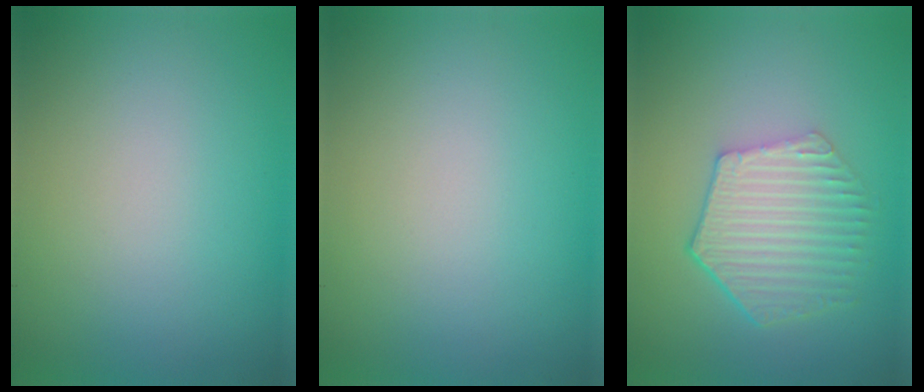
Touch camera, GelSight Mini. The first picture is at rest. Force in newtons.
{"total": 0.0}
{"total": 5.4, "press": 4.1, "slide": 3.6}